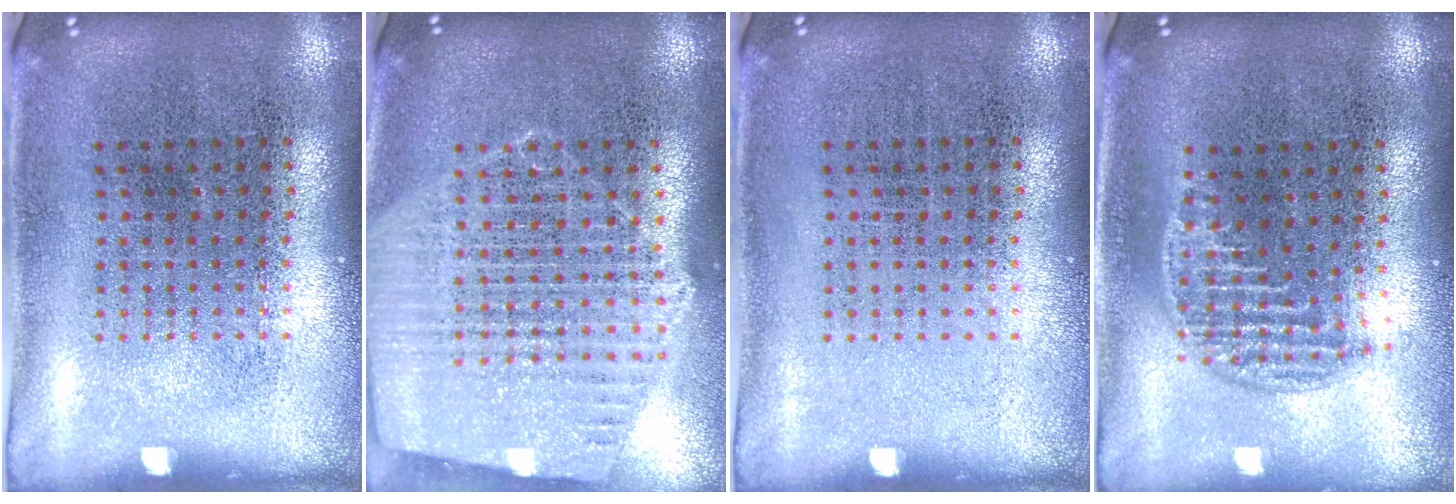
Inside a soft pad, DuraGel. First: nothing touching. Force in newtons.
{"total": 1.6, "press": 1.5, "slide": 0.4}
{"total": 0.0}
{"total": 1.3, "press": 1.1, "slide": 0.6}